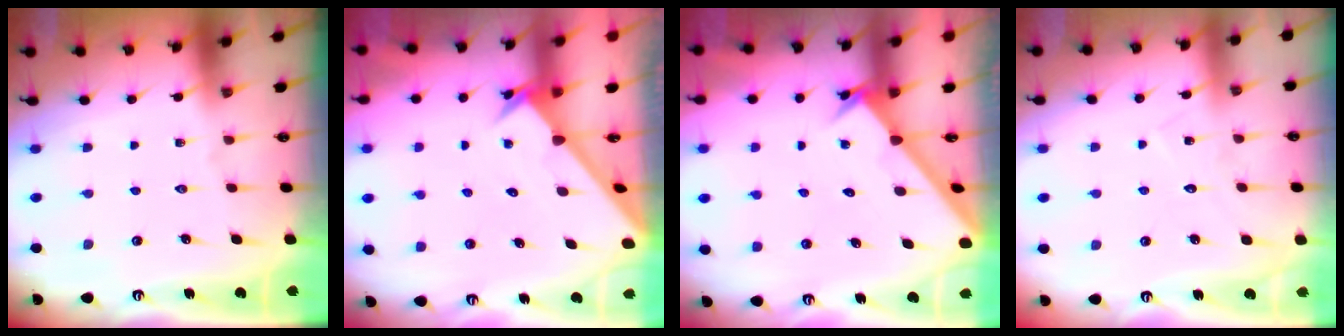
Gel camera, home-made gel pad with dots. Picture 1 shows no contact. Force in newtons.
{"total": 2.5, "press": 2.5, "slide": 0.2}
{"total": 2.2, "press": 2.2, "slide": 0.2}
{"total": 5.5, "press": 5.5, "slide": 0.3}